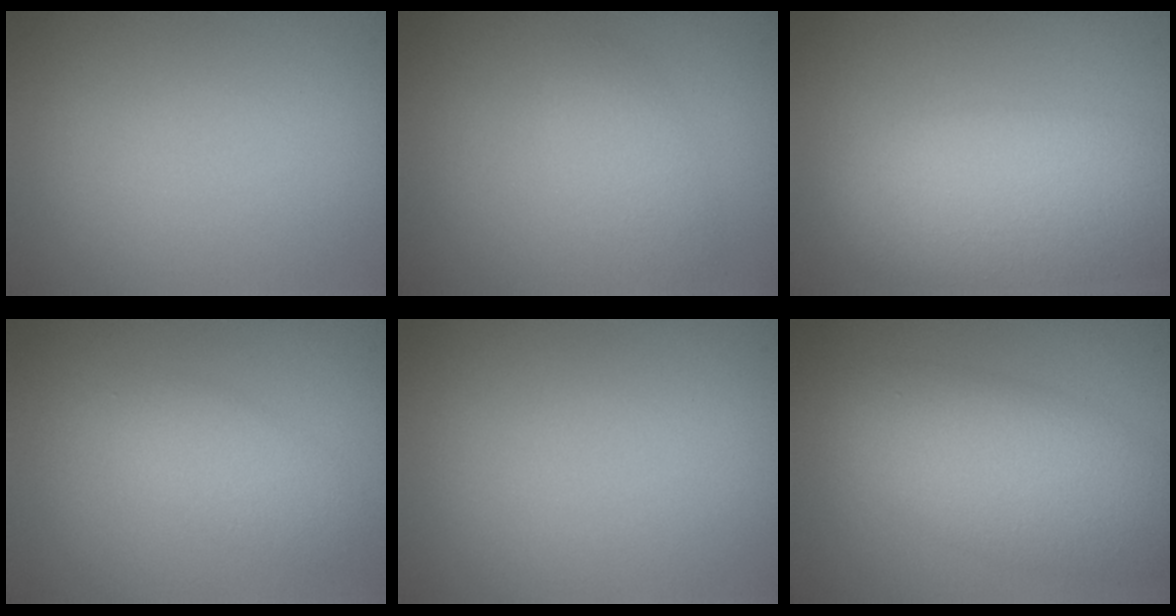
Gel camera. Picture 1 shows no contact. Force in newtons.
{"total": 2.3, "press": 2.3, "slide": 0.2}
{"total": 8.4, "press": 8.4, "slide": 0.5}
{"total": 2.8, "press": 2.8, "slide": 0.1}
{"total": 0.0}
{"total": 7.3, "press": 7.3, "slide": 0.1}